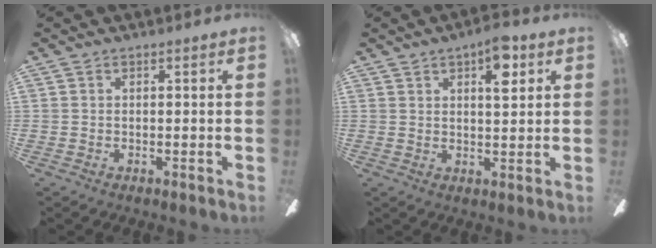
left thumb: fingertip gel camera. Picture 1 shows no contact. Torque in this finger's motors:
{"motor_torque": [0.10, 0.20, -0.30, 0.25, 0.02]}